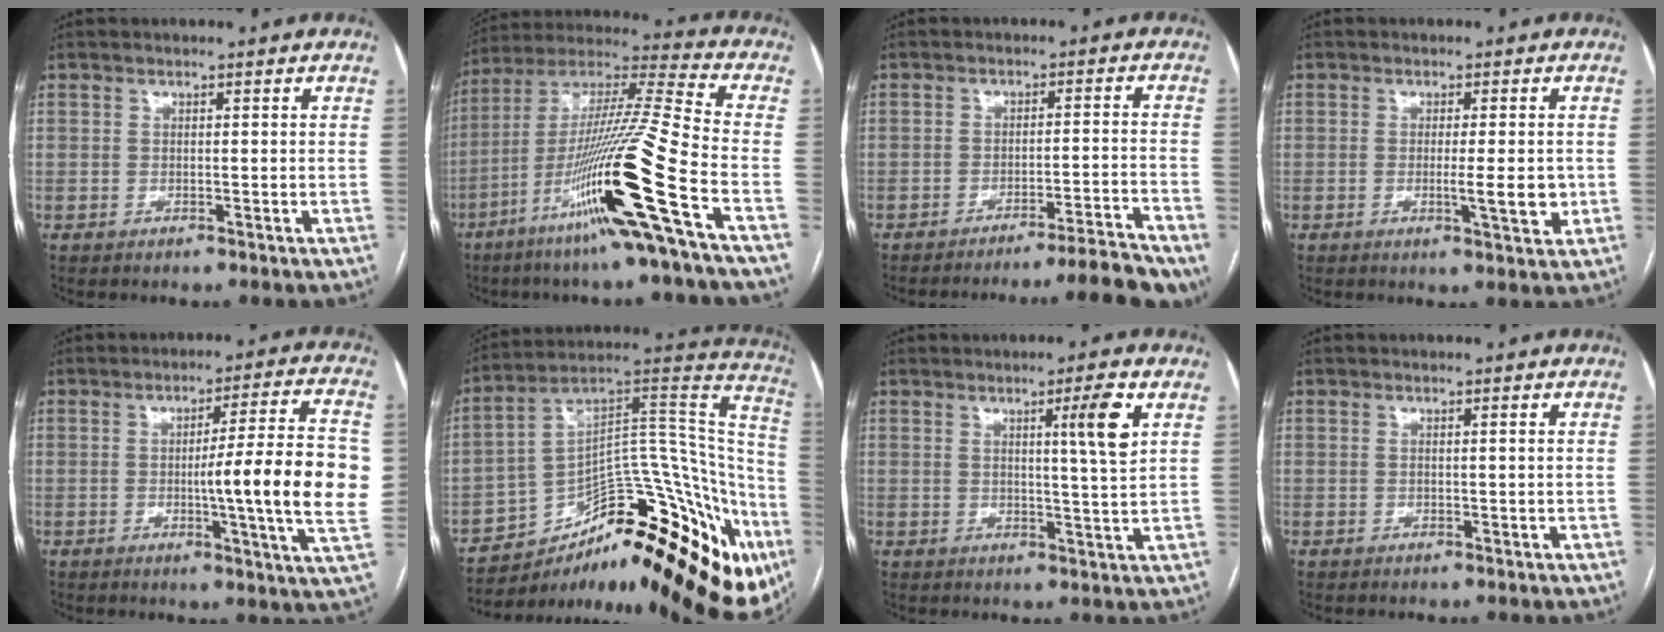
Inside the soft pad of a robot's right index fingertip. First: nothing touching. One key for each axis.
{"total": 22.0, "fx": -9.2, "fy": -1.7, "fz": 19.9, "tx": -0.383, "ty": -0.034, "tz": -0.178}
{"total": 12.1, "fx": -11.0, "fy": -1.7, "fz": 4.7, "tx": -0.040, "ty": -0.004, "tz": -0.154}
{"total": 4.7, "fx": -0.8, "fy": 0.5, "fz": 4.6, "tx": -0.072, "ty": -0.006, "tz": -0.009}
{"total": 15.7, "fx": -1.1, "fy": -0.7, "fz": 15.6, "tx": -0.209, "ty": -0.005, "tz": -0.022}
{"total": 35.8, "fx": -19.2, "fy": 15.0, "fz": 26.3, "tx": -0.281, "ty": 0.041, "tz": -0.255}
{"total": 5.8, "fx": 2.3, "fy": -0.9, "fz": 5.3, "tx": -0.080, "ty": -0.007, "tz": 0.033}
{"total": 0.6, "fx": 0.1, "fy": -0.1, "fz": 0.6, "tx": -0.011, "ty": 0.000, "tz": 0.002}